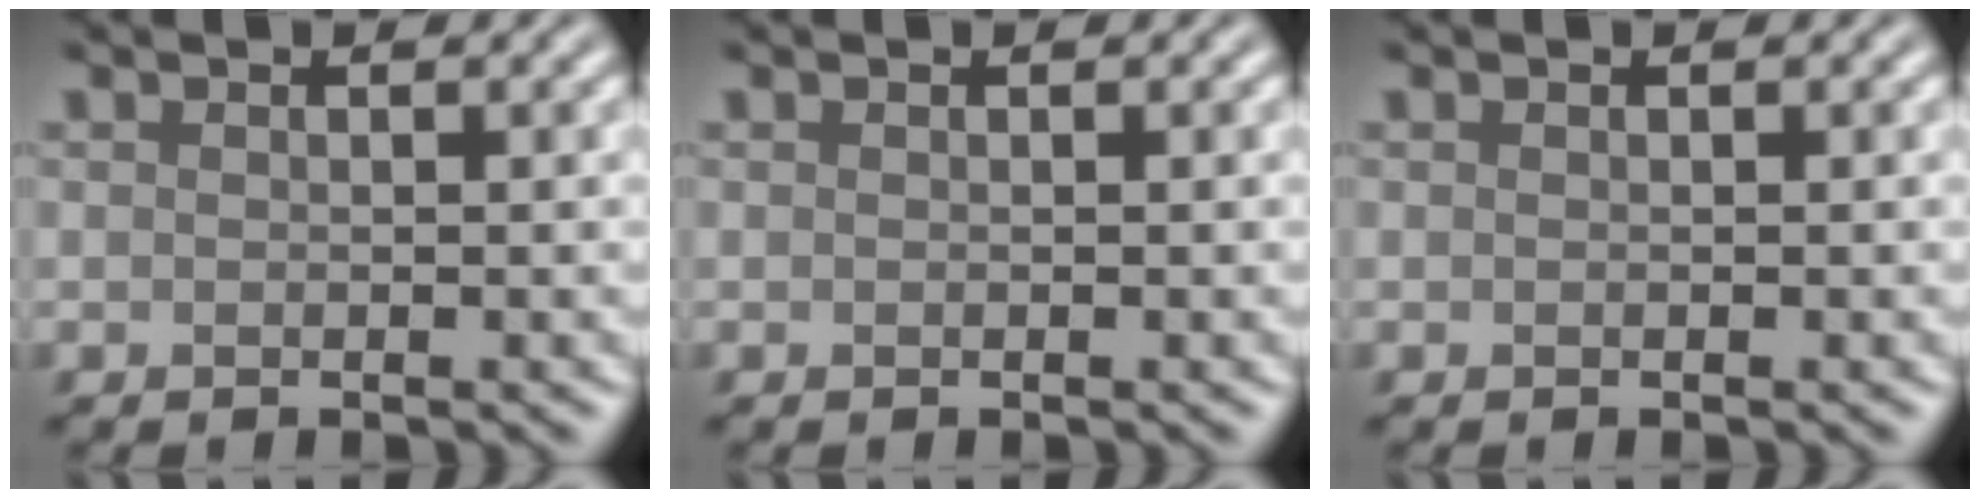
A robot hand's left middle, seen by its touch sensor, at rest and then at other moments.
{"total": 0.0}
{"total": 0.0}